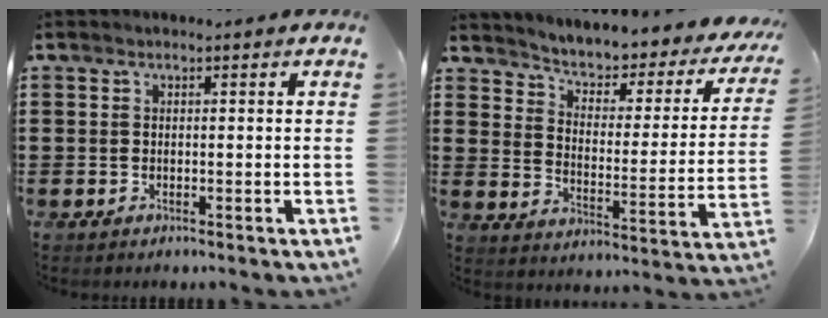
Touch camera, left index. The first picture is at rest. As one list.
[{"total": 2.6, "force": [2.3, 0.6, 1.0], "torque": [-0.038, -0.030, 0.026]}]